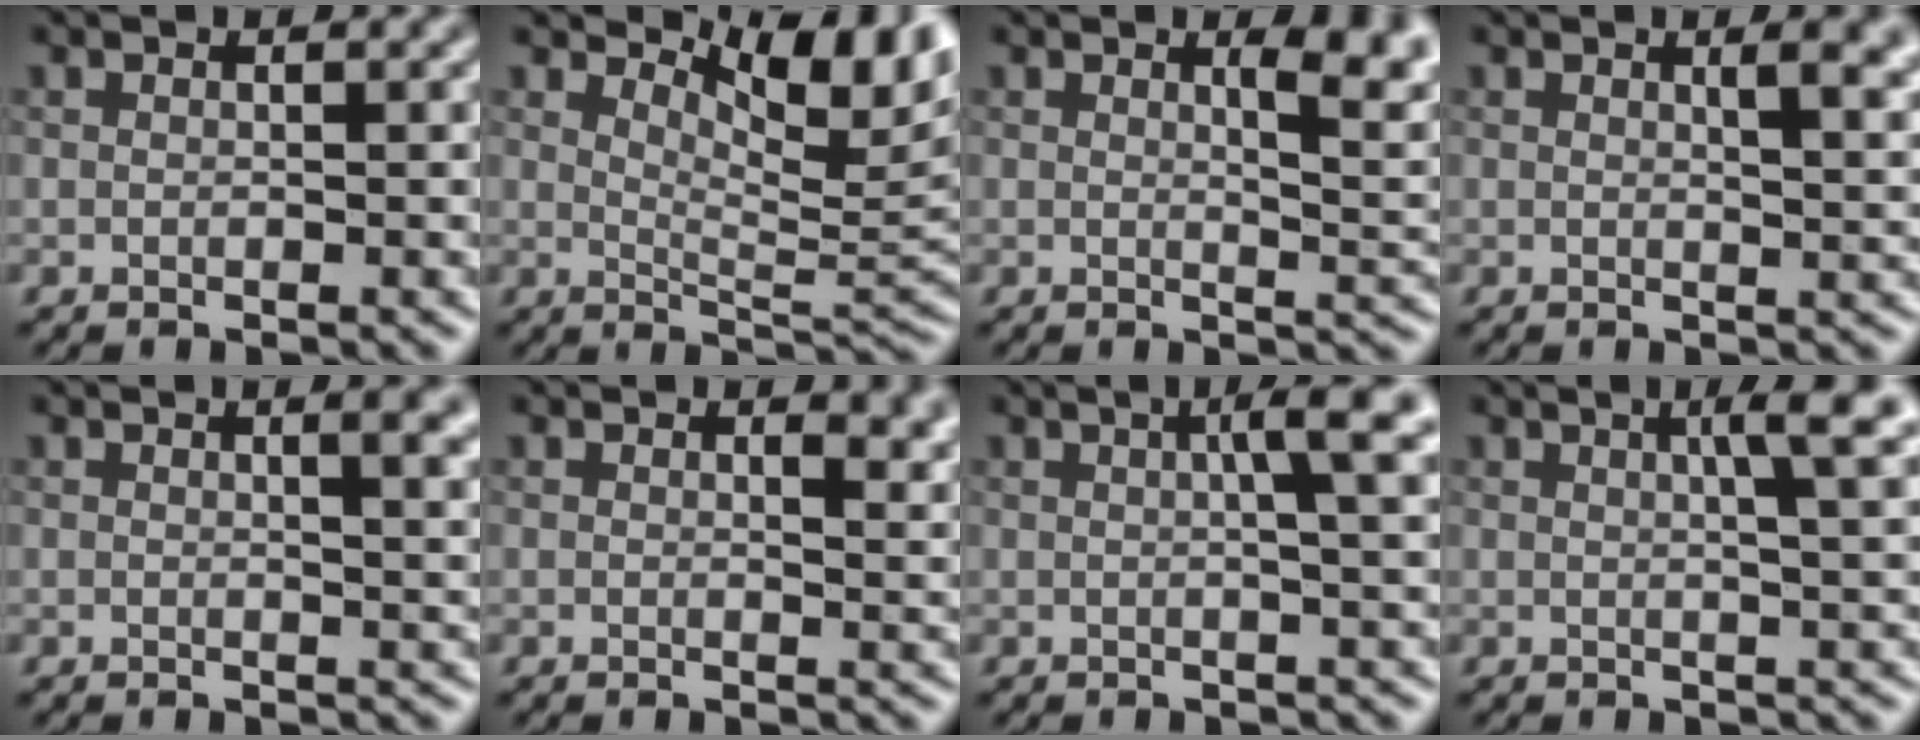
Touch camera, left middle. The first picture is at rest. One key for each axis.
{"total": 7.7, "fx": 4.3, "fy": 2.7, "fz": 5.8, "tx": -0.080, "ty": -0.007, "tz": 0.073}
{"total": 4.5, "fx": 2.1, "fy": 1.5, "fz": 3.6, "tx": -0.036, "ty": -0.001, "tz": 0.029}
{"total": 3.7, "fx": 1.6, "fy": 1.3, "fz": 3.0, "tx": -0.025, "ty": 0.004, "tz": 0.020}
{"total": 3.6, "fx": 1.5, "fy": 1.4, "fz": 3.0, "tx": -0.020, "ty": 0.007, "tz": 0.017}
{"total": 2.4, "fx": 1.4, "fy": 1.0, "fz": 1.7, "tx": -0.018, "ty": -0.006, "tz": 0.024}
{"total": 4.3, "fx": 1.0, "fy": 0.7, "fz": 4.1, "tx": -0.057, "ty": 0.013, "tz": 0.014}
{"total": 4.5, "fx": 1.7, "fy": 0.8, "fz": 4.1, "tx": -0.050, "ty": 0.012, "tz": 0.019}